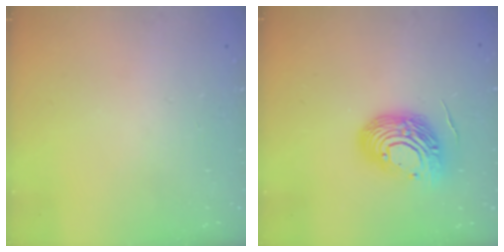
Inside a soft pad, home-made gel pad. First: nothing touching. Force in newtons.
{"total": 15.1, "press": 15.0, "slide": 2.0}